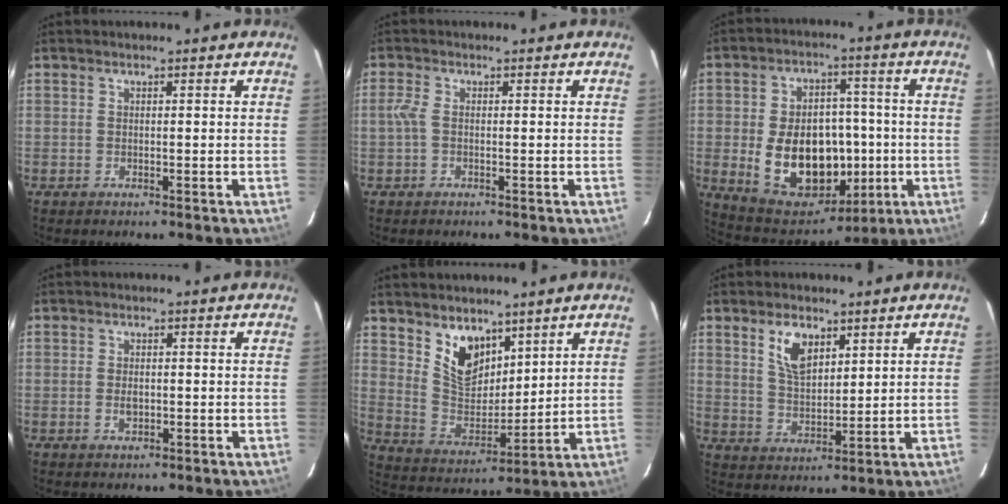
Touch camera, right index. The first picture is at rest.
{"total": 2.1, "force": [-0.2, 0.9, 1.9], "torque": [-0.044, 0.004, -0.006]}
{"total": 19.4, "force": [-3.0, 13.4, 13.7], "torque": [-0.275, 0.013, -0.017]}
{"total": 2.2, "force": [-0.6, 1.5, 1.5], "torque": [-0.028, 0.000, -0.009]}
{"total": 10.1, "force": [6.5, 5.8, 5.0], "torque": [-0.088, -0.002, 0.136]}
{"total": 7.5, "force": [3.8, 3.9, 5.1], "torque": [-0.092, 0.006, 0.078]}